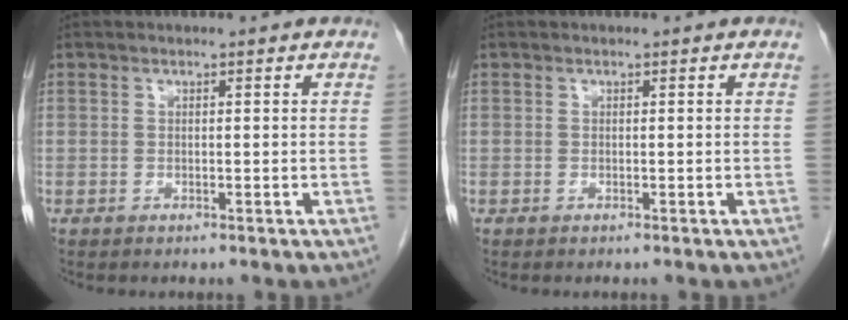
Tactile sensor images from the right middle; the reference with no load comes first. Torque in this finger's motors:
{"motor_torque": [-0.02, -0.23, 0.07, 0.00]}